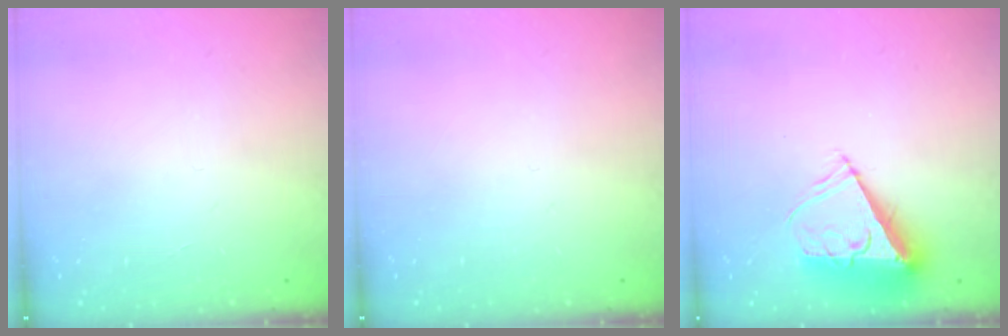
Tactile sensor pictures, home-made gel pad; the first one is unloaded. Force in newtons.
{"total": 0.0}
{"total": 9.4, "press": 9.4, "slide": 0.6}